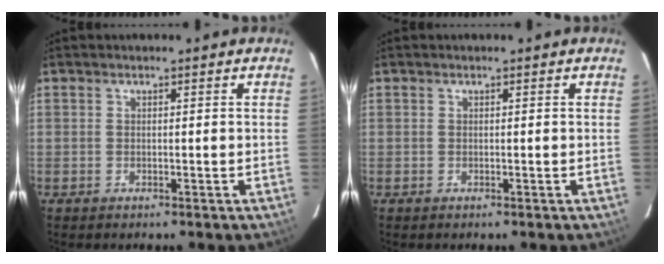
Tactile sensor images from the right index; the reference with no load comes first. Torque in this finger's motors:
{"motor_torque": [0.00, 0.00, 0.01, 0.00]}